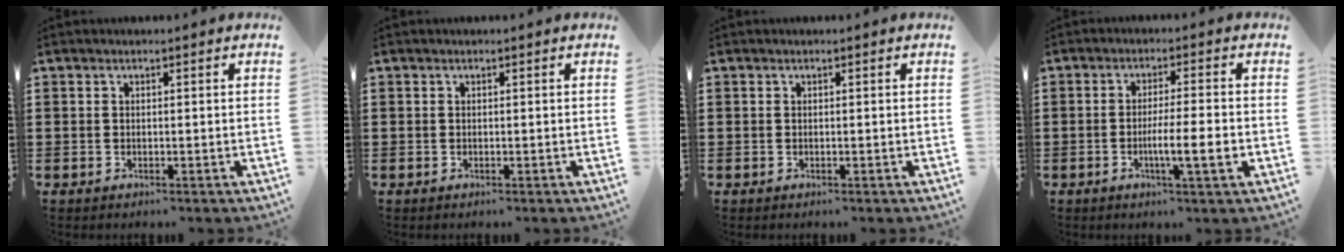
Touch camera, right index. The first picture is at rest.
{"total": 0.0}
{"total": 0.0}
{"total": 6.3, "force": [-1.8, 0.4, 6.0], "torque": [-0.099, -0.008, -0.030]}